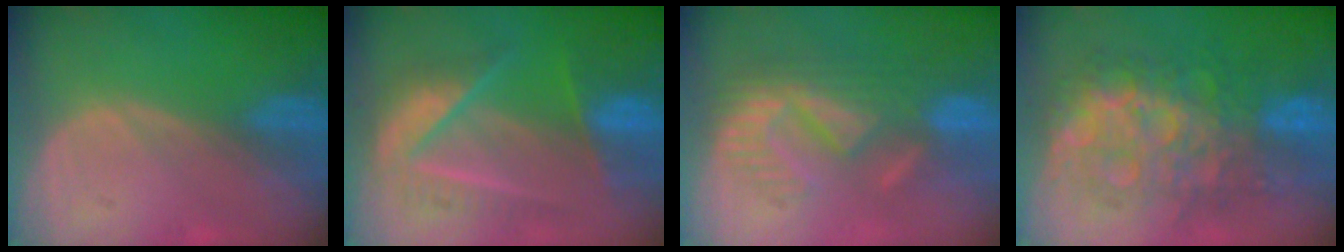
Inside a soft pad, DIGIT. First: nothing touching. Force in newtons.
{"total": 8.6, "press": 8.0, "slide": 3.1}
{"total": 8.8, "press": 8.7, "slide": 1.7}
{"total": 12.4, "press": 12.3, "slide": 1.2}